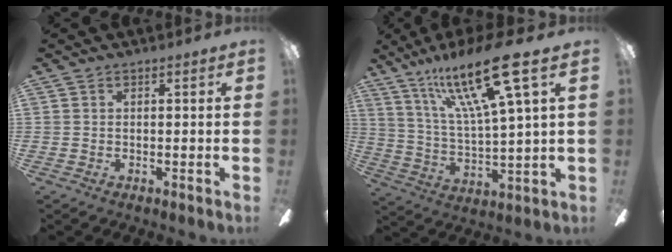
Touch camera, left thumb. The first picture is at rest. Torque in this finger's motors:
{"motor_torque": [1.89, 1.64, 1.66, -1.10, 0.19]}